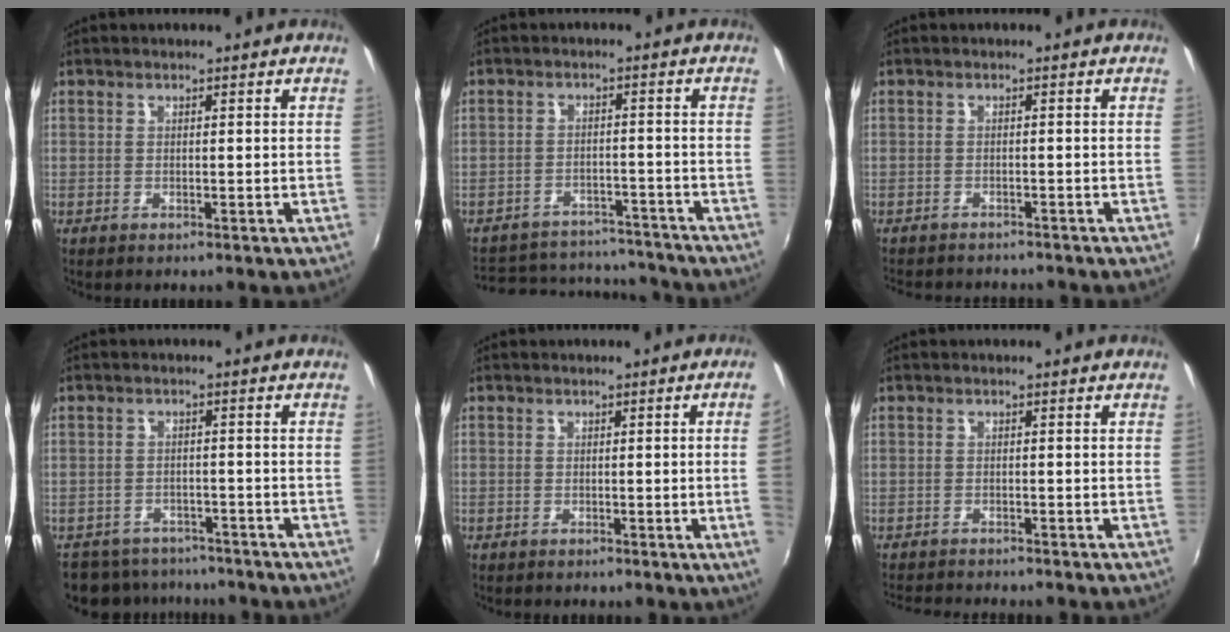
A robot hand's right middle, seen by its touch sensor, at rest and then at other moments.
{"total": 16.0, "force": [-13.8, 6.5, 4.7], "torque": [-0.116, 0.032, -0.173]}
{"total": 5.7, "force": [-5.3, 1.4, 1.6], "torque": [-0.045, -0.015, -0.079]}
{"total": 10.5, "force": [-9.1, 4.5, 2.4], "torque": [-0.067, 0.003, -0.132]}
{"total": 3.3, "force": [-0.1, -1.9, 2.7], "torque": [-0.047, -0.013, 0.006]}
{"total": 4.4, "force": [-4.3, 0.1, 1.2], "torque": [-0.036, -0.016, -0.075]}